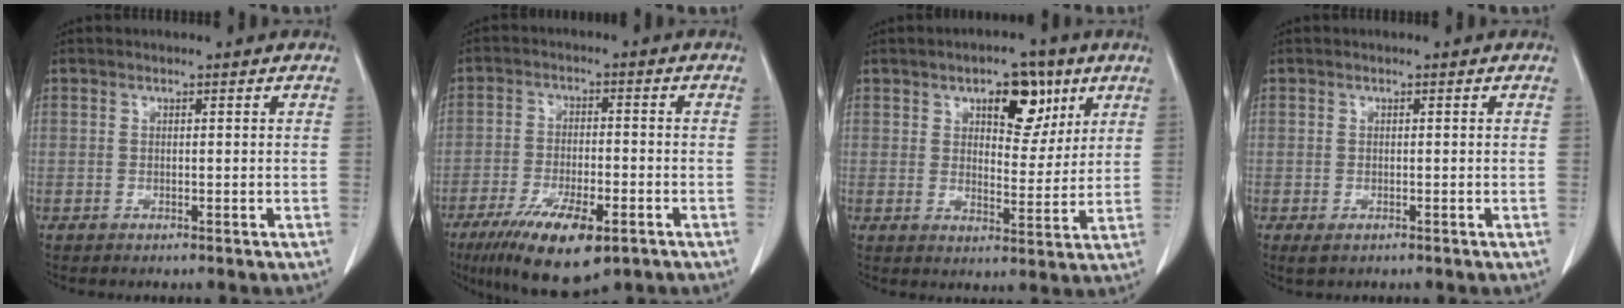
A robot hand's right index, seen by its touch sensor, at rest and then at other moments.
{"total": 12.0, "force": [-7.0, 3.6, 9.1], "torque": [-0.160, -0.020, -0.111]}
{"total": 8.5, "force": [4.4, 4.0, 6.0], "torque": [-0.079, 0.007, 0.067]}
{"total": 1.0, "force": [-0.5, 0.5, 0.7], "torque": [-0.010, -0.002, -0.001]}